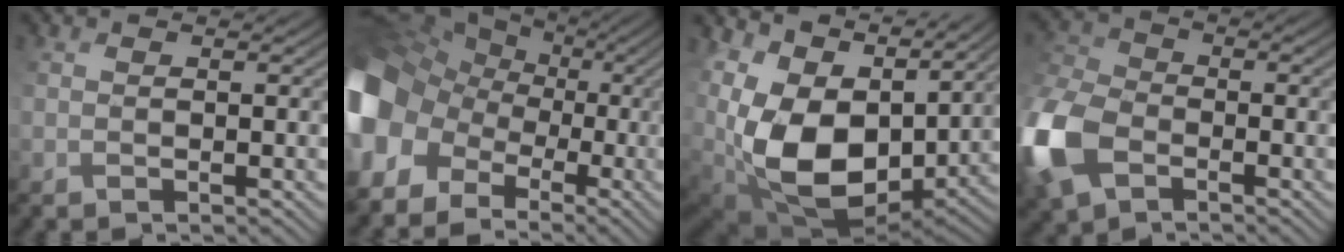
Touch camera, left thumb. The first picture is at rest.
{"total": 15.4, "force": [-2.5, 12.4, 8.6], "torque": [-0.249, -0.006, -0.066]}
{"total": 16.8, "force": [4.3, 10.7, 12.2], "torque": [-0.281, -0.008, 0.096]}
{"total": 11.9, "force": [-4.2, 7.7, 8.0], "torque": [-0.238, -0.014, -0.091]}